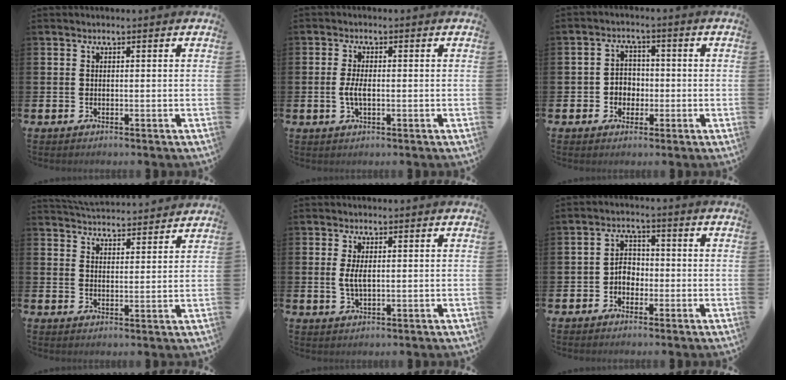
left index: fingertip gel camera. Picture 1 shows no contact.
{"total": 2.8, "force": [-0.3, 1.1, 2.5], "torque": [-0.052, -0.002, -0.010]}
{"total": 3.1, "force": [-0.7, 2.8, 1.0], "torque": [-0.019, 0.003, -0.021]}
{"total": 4.5, "force": [4.5, 0.4, -0.1], "torque": [-0.010, -0.032, 0.080]}
{"total": 2.9, "force": [0.5, 1.2, 2.6], "torque": [-0.051, 0.004, 0.006]}
{"total": 3.0, "force": [-1.4, 2.2, 1.5], "torque": [-0.030, 0.008, -0.031]}